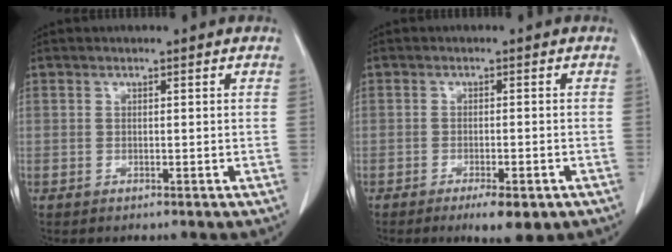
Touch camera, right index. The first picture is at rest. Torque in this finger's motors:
{"motor_torque": [0.27, -0.25, 0.14, 0.05]}